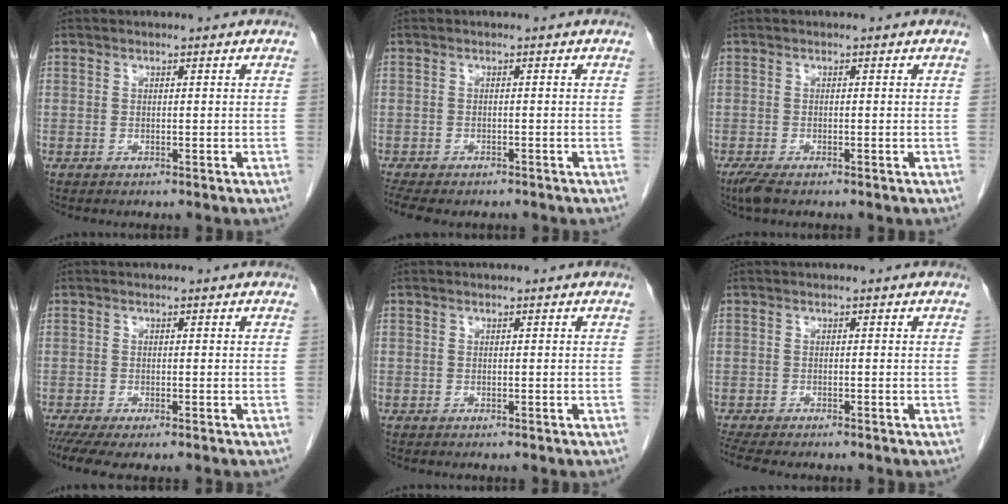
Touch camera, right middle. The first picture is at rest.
{"total": 8.2, "force": [-6.8, 2.9, 3.6], "torque": [-0.069, -0.004, -0.096]}
{"total": 2.6, "force": [-1.8, 0.7, 1.7], "torque": [-0.039, -0.008, -0.032]}
{"total": 4.9, "force": [-3.5, 1.1, 3.3], "torque": [-0.055, -0.015, -0.060]}
{"total": 0.0}
{"total": 5.0, "force": [-4.3, 0.9, 2.4], "torque": [-0.043, -0.011, -0.070]}